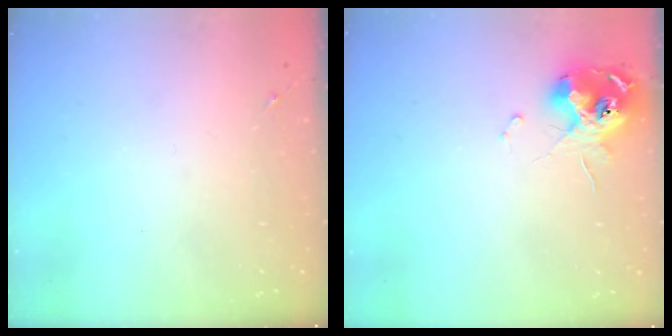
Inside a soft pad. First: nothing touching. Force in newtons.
{"total": 12.0, "press": 11.9, "slide": 1.4}